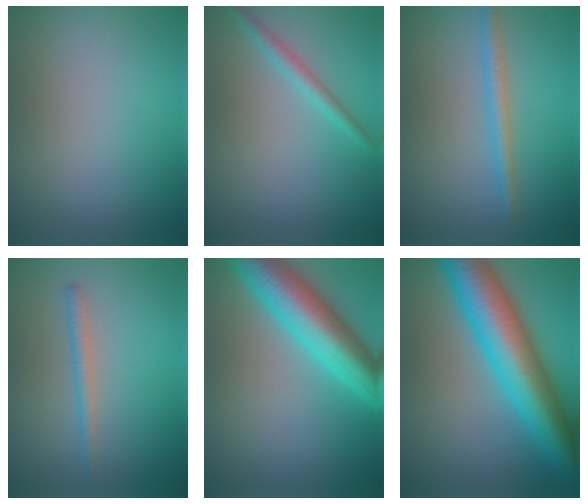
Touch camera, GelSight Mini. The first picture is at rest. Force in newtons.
{"total": 1.8, "press": 1.7, "slide": 0.1}
{"total": 2.1, "press": 2.1, "slide": 0.0}
{"total": 1.5, "press": 1.5, "slide": 0.1}
{"total": 9.0, "press": 9.0, "slide": 0.3}
{"total": 11.8, "press": 11.8, "slide": 0.1}